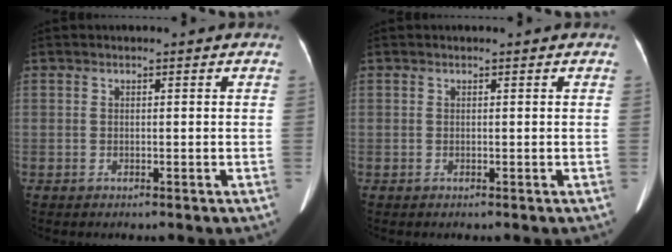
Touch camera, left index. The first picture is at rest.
{"total": 0.0}